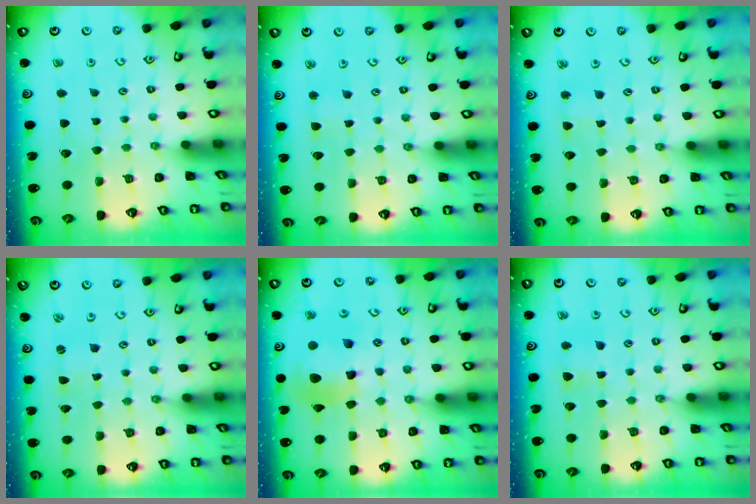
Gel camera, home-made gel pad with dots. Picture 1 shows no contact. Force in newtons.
{"total": 2.7, "press": 2.6, "slide": 0.4}
{"total": 2.2, "press": 2.2, "slide": 0.2}
{"total": 1.1, "press": 1.1, "slide": 0.3}
{"total": 12.4, "press": 12.4, "slide": 1.5}
{"total": 3.5, "press": 3.4, "slide": 0.5}